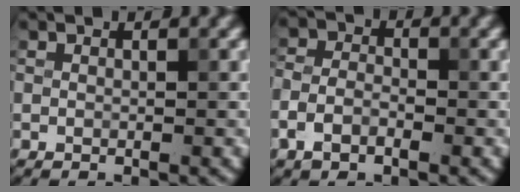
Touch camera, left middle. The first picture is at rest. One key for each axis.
{"total": 2.9, "fx": -1.5, "fy": 1.6, "fz": 1.9, "tx": -0.037, "ty": 0.003, "tz": -0.038}